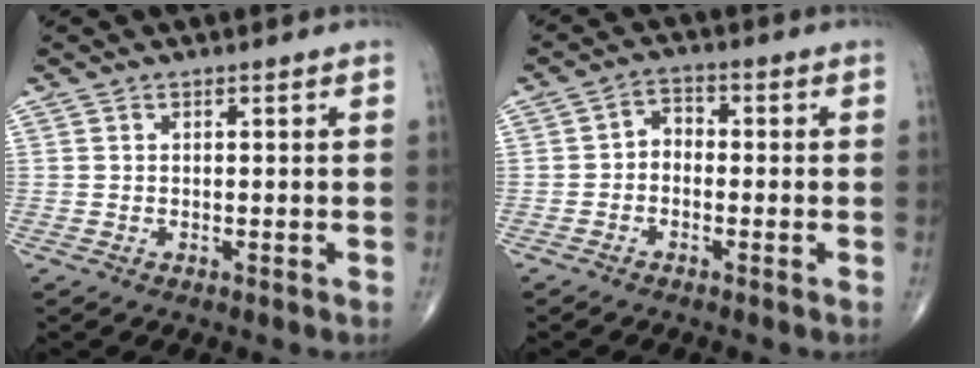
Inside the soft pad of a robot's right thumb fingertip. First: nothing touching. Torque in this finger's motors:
{"motor_torque": [-0.06, -0.01, 0.27, -0.07, 0.03]}